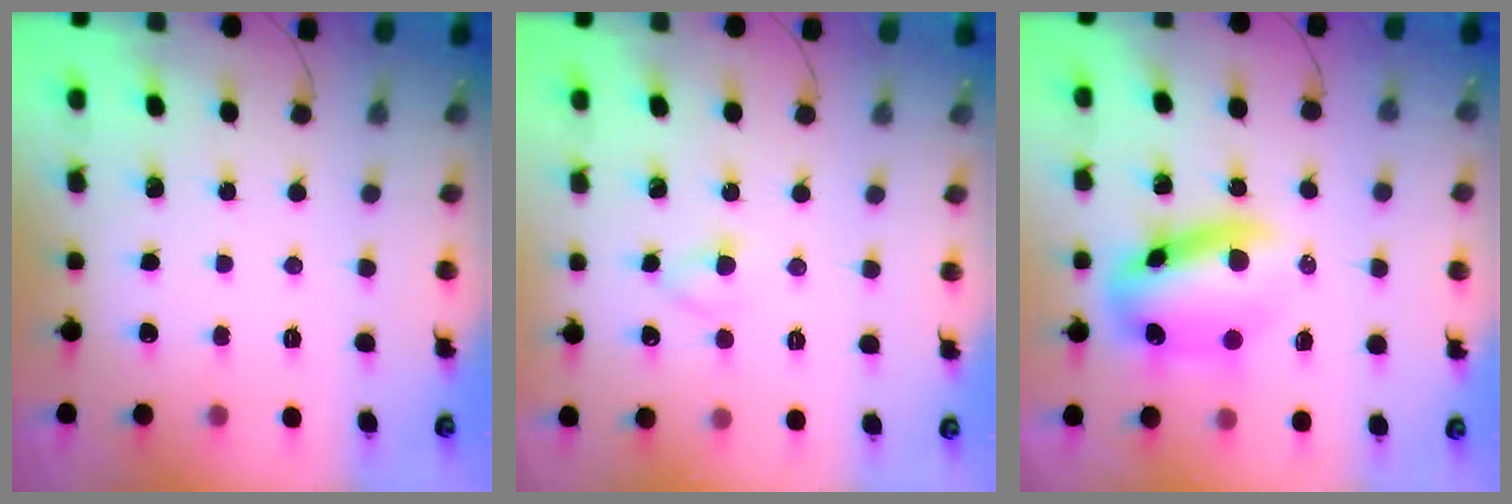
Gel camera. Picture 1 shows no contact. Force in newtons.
{"total": 2.5, "press": 2.2, "slide": 1.2}
{"total": 11.8, "press": 11.3, "slide": 3.2}